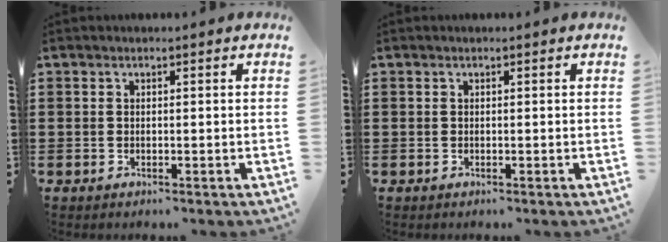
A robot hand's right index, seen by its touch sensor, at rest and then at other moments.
{"total": 0.0}